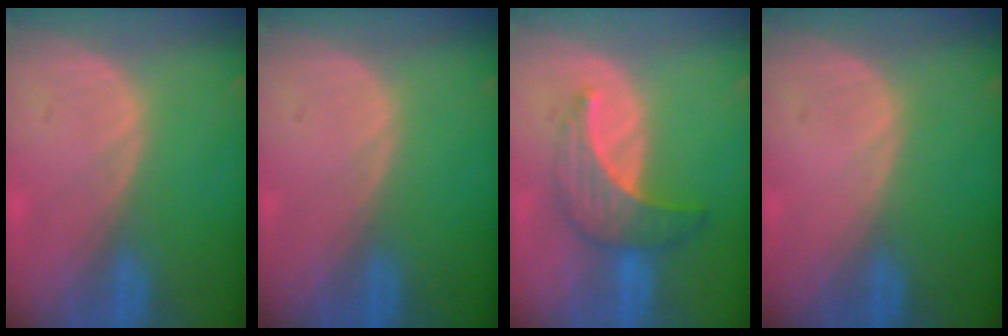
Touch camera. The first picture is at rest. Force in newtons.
{"total": 0.0}
{"total": 7.1, "press": 6.5, "slide": 2.8}
{"total": 0.0}